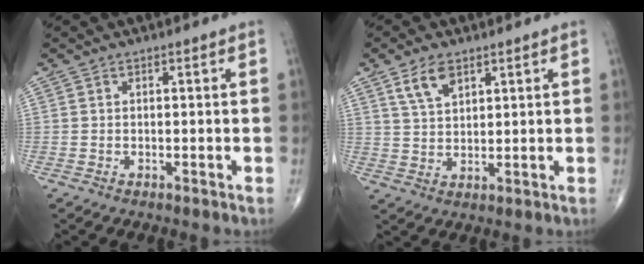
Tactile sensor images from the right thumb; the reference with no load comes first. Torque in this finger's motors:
{"motor_torque": [-0.33, 0.65, 0.35, 0.40, 0.02]}